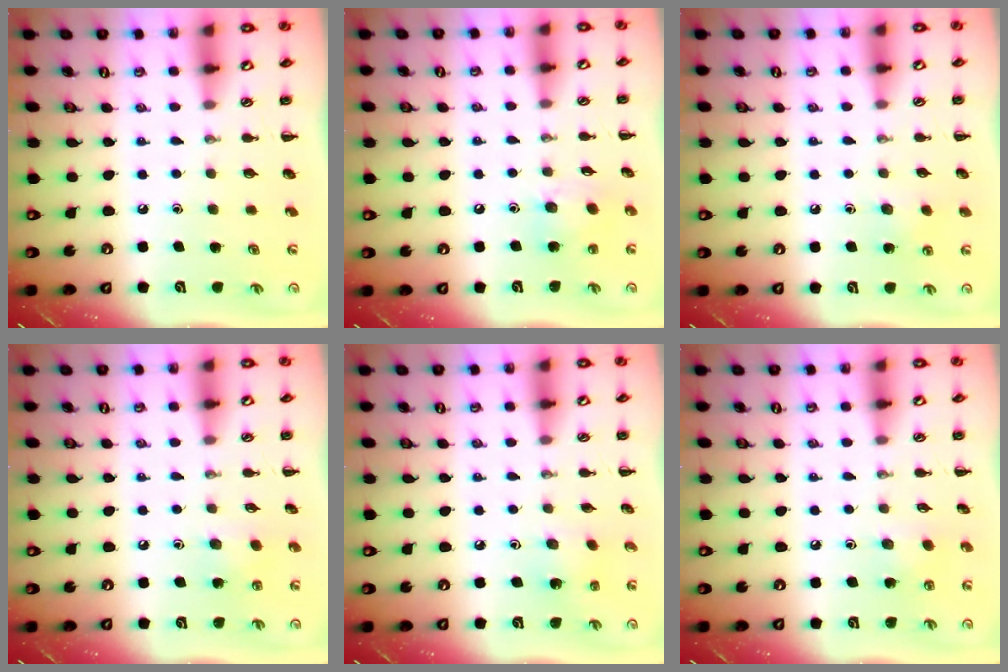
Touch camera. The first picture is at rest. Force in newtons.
{"total": 9.6, "press": 9.4, "slide": 2.1}
{"total": 6.1, "press": 5.9, "slide": 1.7}
{"total": 3.8, "press": 3.7, "slide": 1.1}
{"total": 2.1, "press": 1.9, "slide": 0.7}
{"total": 4.0, "press": 3.9, "slide": 0.9}